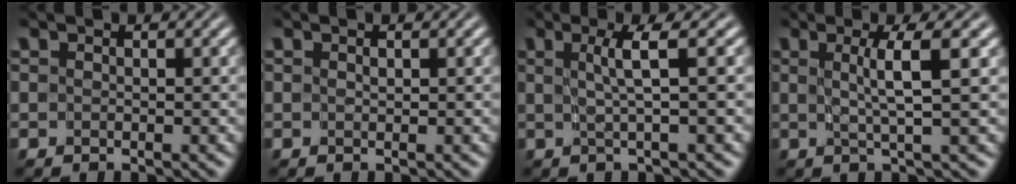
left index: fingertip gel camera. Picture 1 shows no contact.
{"total": 0.0}
{"total": 2.8, "force": [0.5, 0.1, 2.8], "torque": [-0.046, 0.000, 0.009]}
{"total": 3.6, "force": [0.8, 0.2, 3.5], "torque": [-0.052, 0.000, 0.013]}